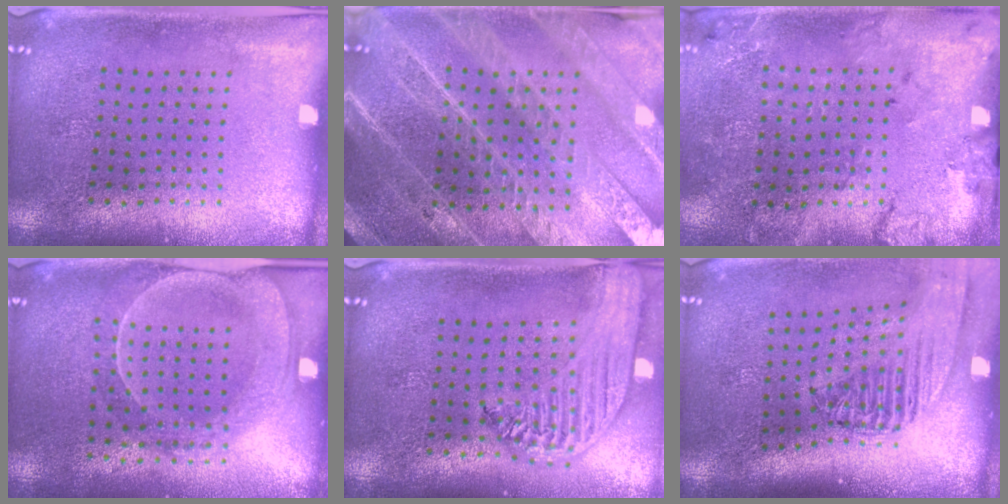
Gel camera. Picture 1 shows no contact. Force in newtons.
{"total": 4.4, "press": 3.9, "slide": 2.0}
{"total": 1.8, "press": 1.6, "slide": 0.8}
{"total": 2.1, "press": 2.0, "slide": 0.7}
{"total": 2.8, "press": 2.2, "slide": 1.6}
{"total": 2.4, "press": 1.8, "slide": 1.6}